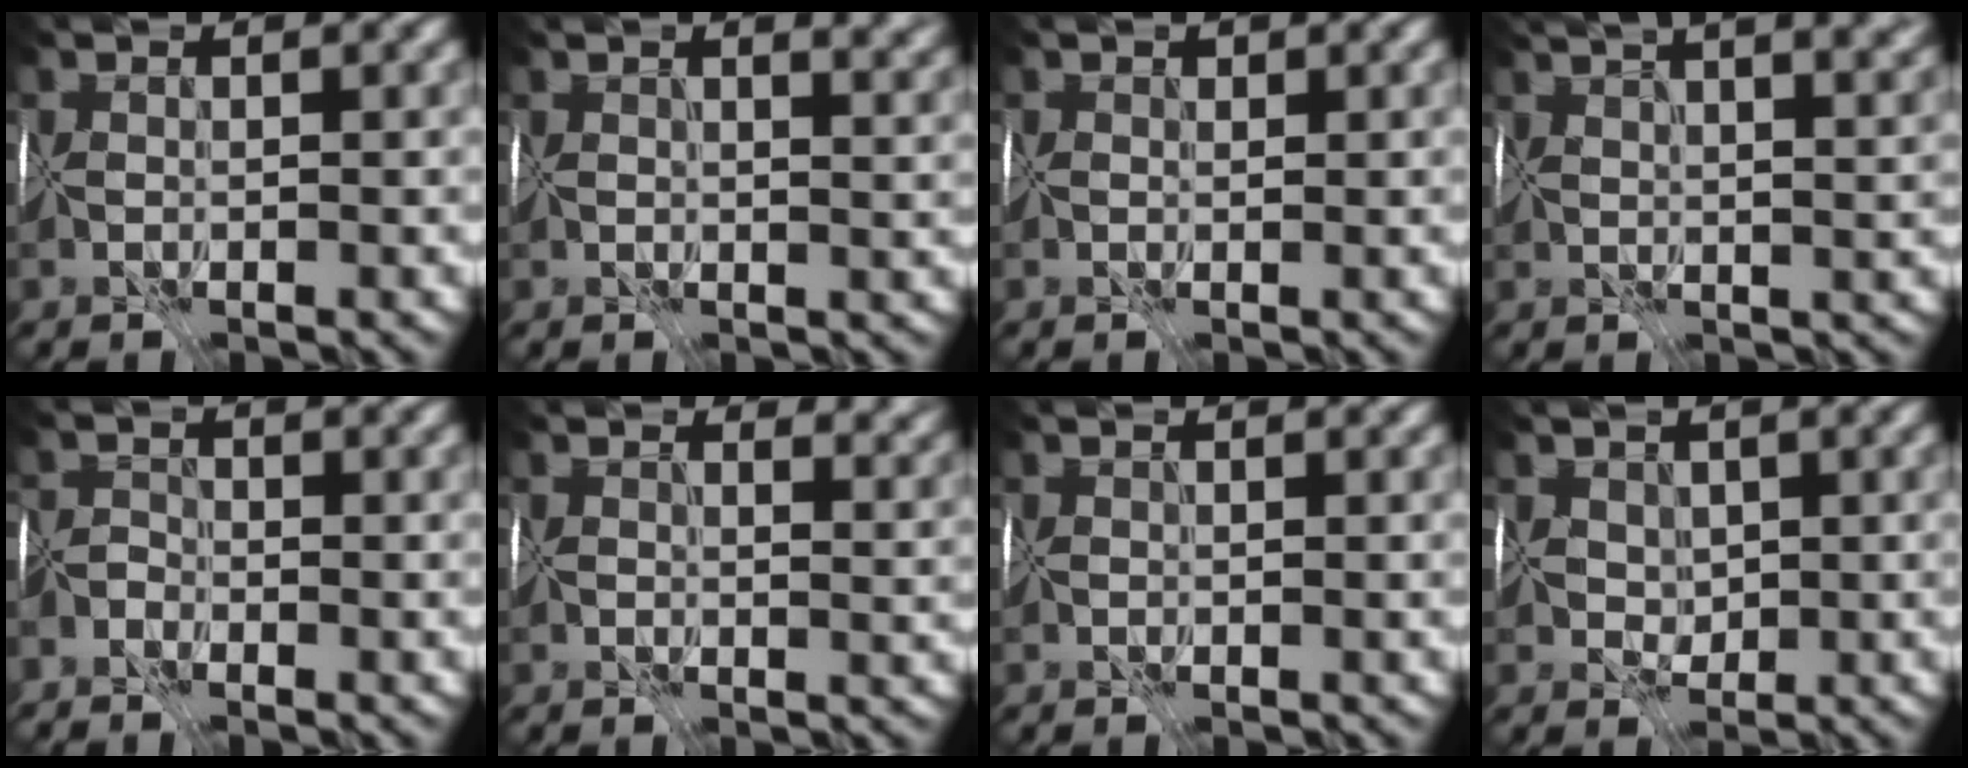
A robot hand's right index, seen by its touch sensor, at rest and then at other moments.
{"total": 5.5, "force": [2.7, 2.8, 3.8], "torque": [-0.045, 0.011, 0.046]}
{"total": 0.7, "force": [0.4, 0.5, 0.2], "torque": [-0.002, 0.004, 0.008]}
{"total": 13.9, "force": [8.6, 5.5, 9.5], "torque": [-0.109, 0.072, 0.103]}
{"total": 1.6, "force": [-1.5, 0.1, 0.4], "torque": [-0.006, 0.001, -0.031]}
{"total": 5.4, "force": [3.2, 3.2, 3.0], "torque": [-0.044, 0.008, 0.054]}
{"total": 0.0}
{"total": 2.9, "force": [1.6, 2.1, 1.2], "torque": [-0.019, 0.016, 0.034]}